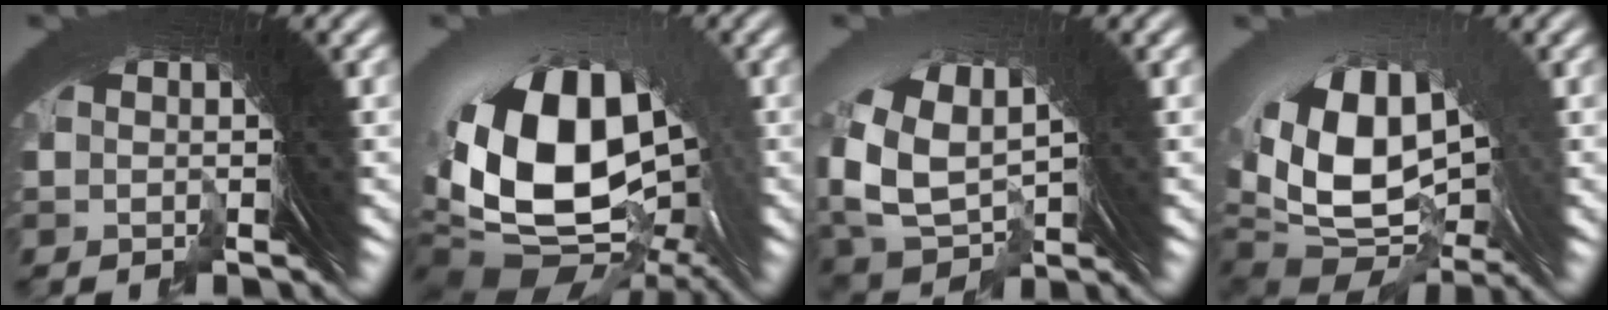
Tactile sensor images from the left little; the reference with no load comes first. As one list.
[{"total": 13.0, "force": [-2.3, 8.5, 9.7], "torque": [-0.203, -0.054, -0.006]}, {"total": 5.1, "force": [-0.1, 3.9, 3.3], "torque": [-0.091, -0.018, 0.017]}, {"total": 9.4, "force": [-1.4, 6.3, 6.9], "torque": [-0.156, -0.042, 0.010]}]